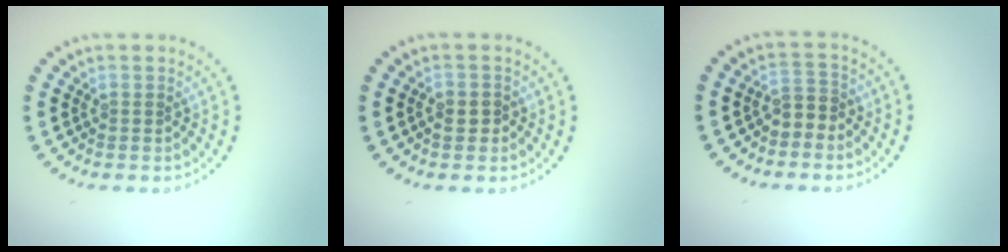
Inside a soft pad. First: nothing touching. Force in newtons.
{"total": 1.1, "press": 1.0, "slide": 0.4}
{"total": 1.8, "press": 1.5, "slide": 0.9}